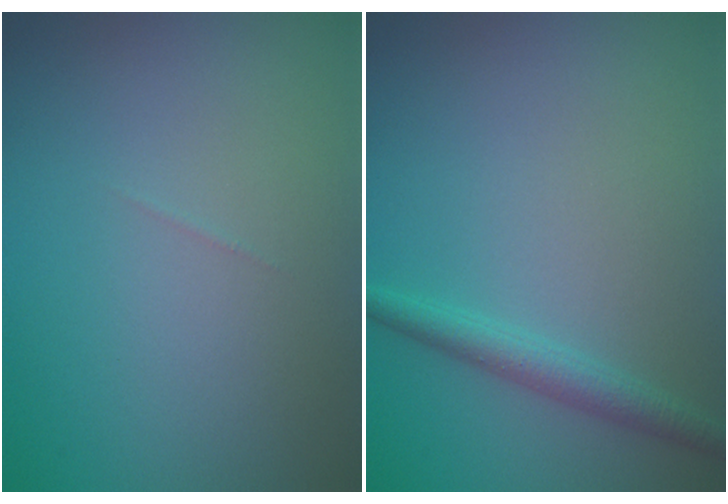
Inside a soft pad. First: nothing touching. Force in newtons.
{"total": 2.1, "press": 2.1, "slide": 0.1}